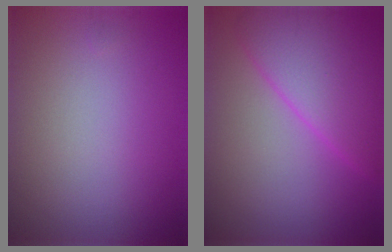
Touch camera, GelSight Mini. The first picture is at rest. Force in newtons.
{"total": 6.8, "press": 6.8, "slide": 0.5}